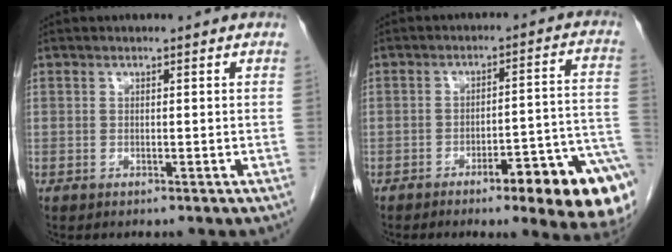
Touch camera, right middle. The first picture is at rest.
{"total": 15.2, "force": [-8.5, 1.4, 12.5], "torque": [-0.076, 0.029, -0.108]}